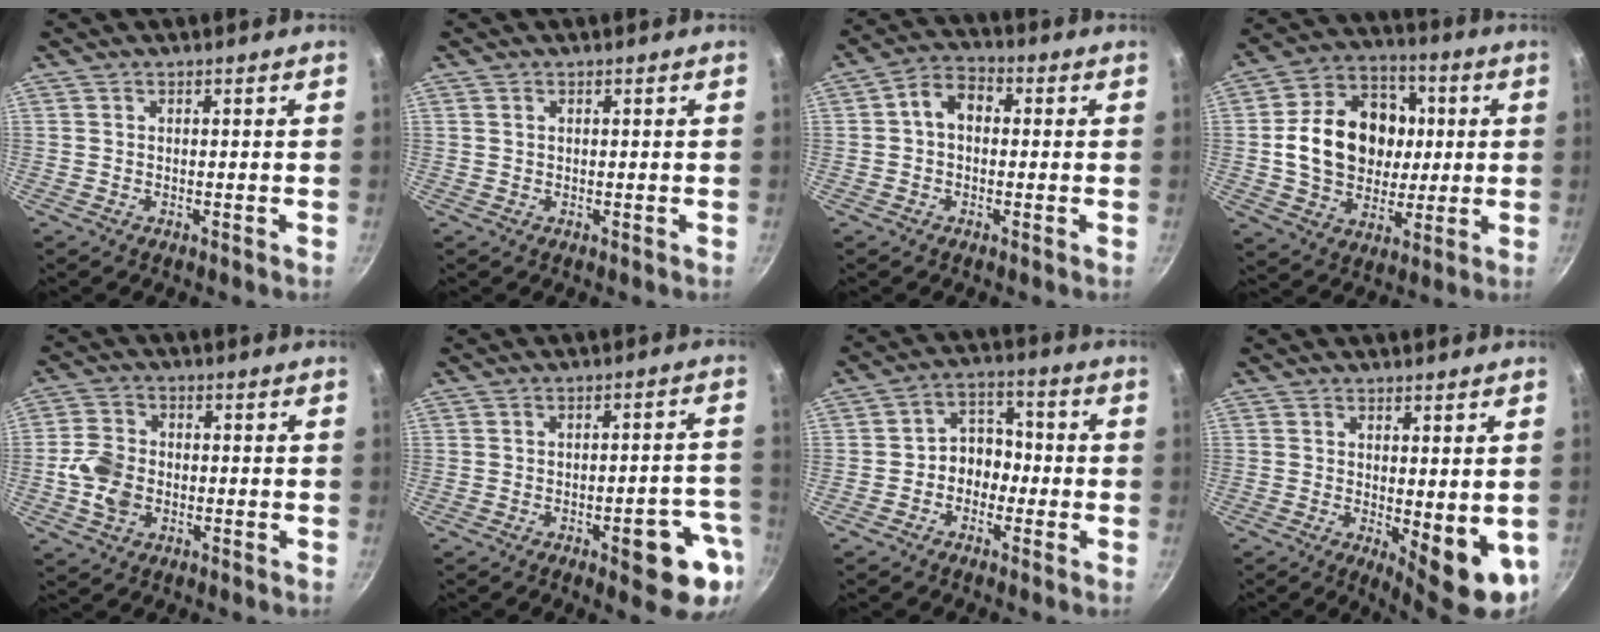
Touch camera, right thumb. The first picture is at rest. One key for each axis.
{"total": 0.5, "fx": 0.2, "fy": 0.4, "fz": 0.3, "tx": -0.005, "ty": 0.002, "tz": 0.003}
{"total": 6.2, "fx": 0.4, "fy": 4.5, "fz": 4.2, "tx": -0.052, "ty": 0.019, "tz": -0.007}
{"total": 19.2, "fx": 1.5, "fy": 15.2, "fz": 11.6, "tx": -0.158, "ty": 0.024, "tz": 0.023}
{"total": 7.7, "fx": -1.6, "fy": 5.8, "fz": 4.8, "tx": -0.084, "ty": 0.013, "tz": -0.037}
{"total": 11.3, "fx": -4.5, "fy": 4.0, "fz": 9.5, "tx": -0.081, "ty": 0.029, "tz": -0.053}
{"total": 6.7, "fx": -1.9, "fy": 5.3, "fz": 3.5, "tx": -0.007, "ty": 0.036, "tz": -0.042}
{"total": 9.6, "fx": -0.9, "fy": 3.5, "fz": 8.9, "tx": -0.101, "ty": -0.011, "tz": 0.000}